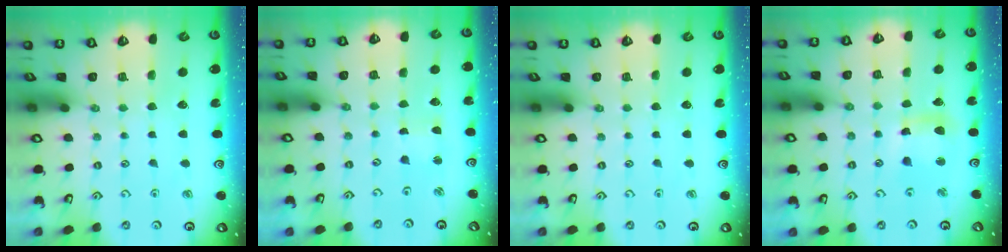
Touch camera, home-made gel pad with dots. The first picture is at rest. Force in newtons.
{"total": 1.9, "press": 1.9, "slide": 0.3}
{"total": 0.0}
{"total": 10.7, "press": 10.6, "slide": 1.3}